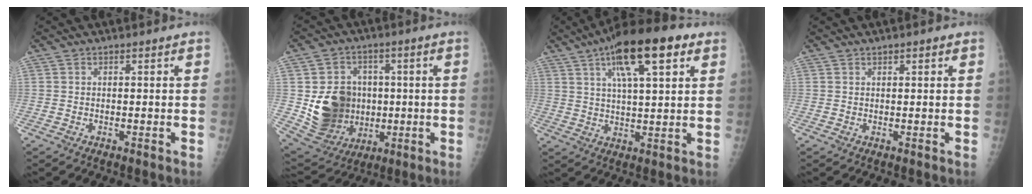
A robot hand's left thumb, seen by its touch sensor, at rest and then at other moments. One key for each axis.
{"total": 15.2, "fx": -0.4, "fy": 12.9, "fz": 8.0, "tx": -0.099, "ty": -0.002, "tz": 0.017}
{"total": 15.5, "fx": 7.5, "fy": 4.7, "fz": 12.8, "tx": -0.190, "ty": -0.006, "tz": 0.119}
{"total": 0.9, "fx": 0.6, "fy": 0.4, "fz": 0.6, "tx": -0.004, "ty": -0.001, "tz": 0.006}